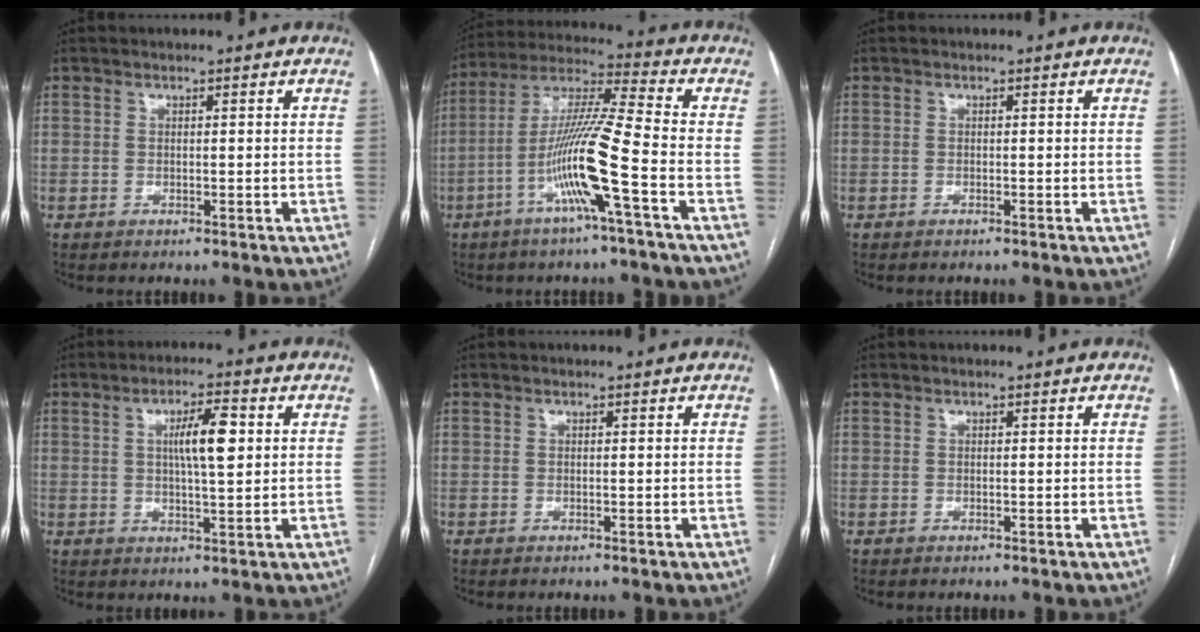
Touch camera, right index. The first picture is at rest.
{"total": 13.3, "force": [-4.8, -1.1, 12.4], "torque": [-0.240, 0.004, -0.098]}
{"total": 0.0}
{"total": 6.7, "force": [1.5, 1.1, 6.5], "torque": [-0.112, 0.010, 0.026]}
{"total": 0.0}
{"total": 0.0}